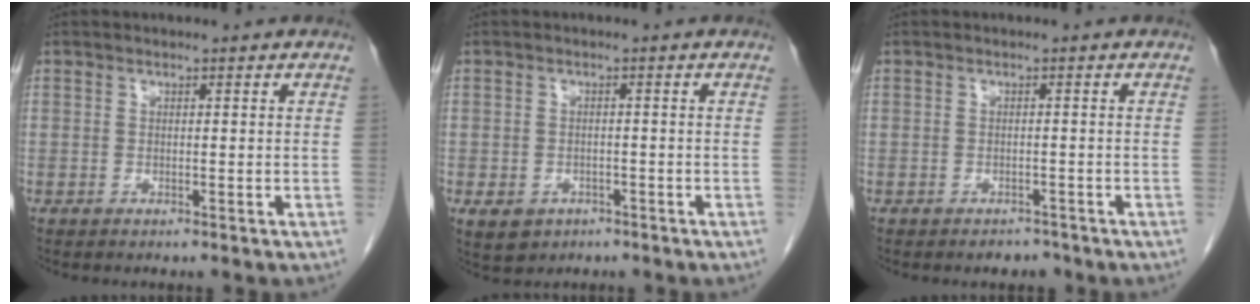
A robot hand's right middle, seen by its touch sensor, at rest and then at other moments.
{"total": 6.3, "force": [-3.3, 5.0, 2.0], "torque": [-0.042, 0.000, -0.042]}
{"total": 1.8, "force": [-1.5, 0.9, 0.3], "torque": [-0.006, 0.001, -0.019]}